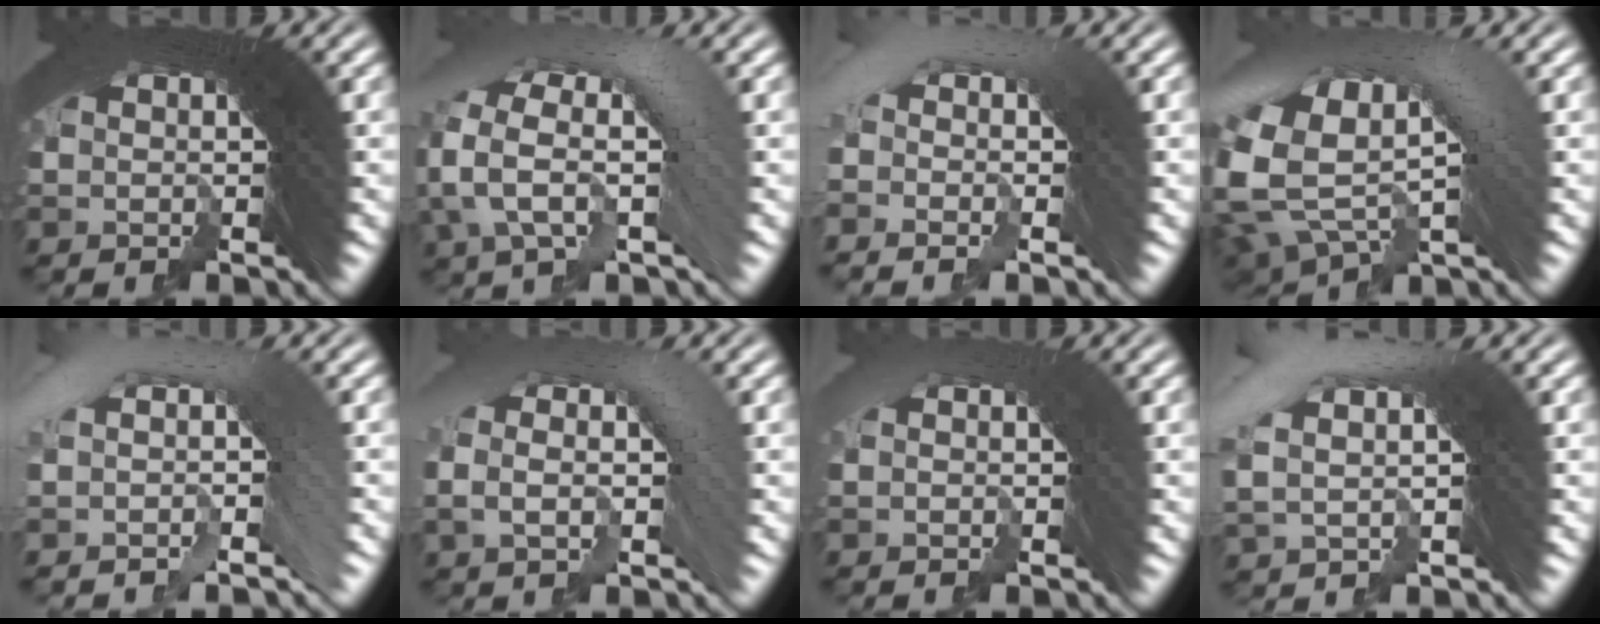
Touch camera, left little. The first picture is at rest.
{"total": 6.3, "force": [0.9, 3.9, 4.9], "torque": [-0.091, 0.028, 0.003]}
{"total": 1.7, "force": [-0.5, 0.9, 1.4], "torque": [-0.006, 0.034, -0.023]}
{"total": 7.4, "force": [0.5, 5.2, 5.3], "torque": [-0.118, -0.009, 0.019]}
{"total": 3.0, "force": [-0.3, 1.2, 2.7], "torque": [-0.034, 0.029, -0.012]}
{"total": 2.9, "force": [0.3, 1.4, 2.5], "torque": [-0.024, 0.020, -0.001]}
{"total": 1.0, "force": [-1.0, 0.0, -0.3], "torque": [0.022, 0.011, -0.019]}
{"total": 3.7, "force": [1.7, 1.8, 2.7], "torque": [-0.045, 0.036, 0.020]}